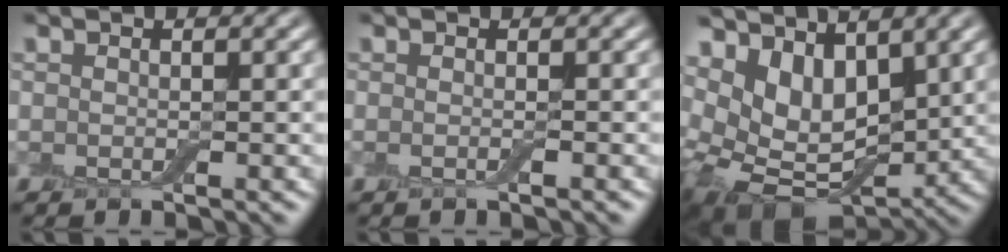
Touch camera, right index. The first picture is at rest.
{"total": 1.0, "force": [-0.2, 0.2, 1.0], "torque": [-0.015, -0.007, -0.007]}
{"total": 8.0, "force": [2.3, 5.1, 5.7], "torque": [-0.103, -0.015, 0.044]}